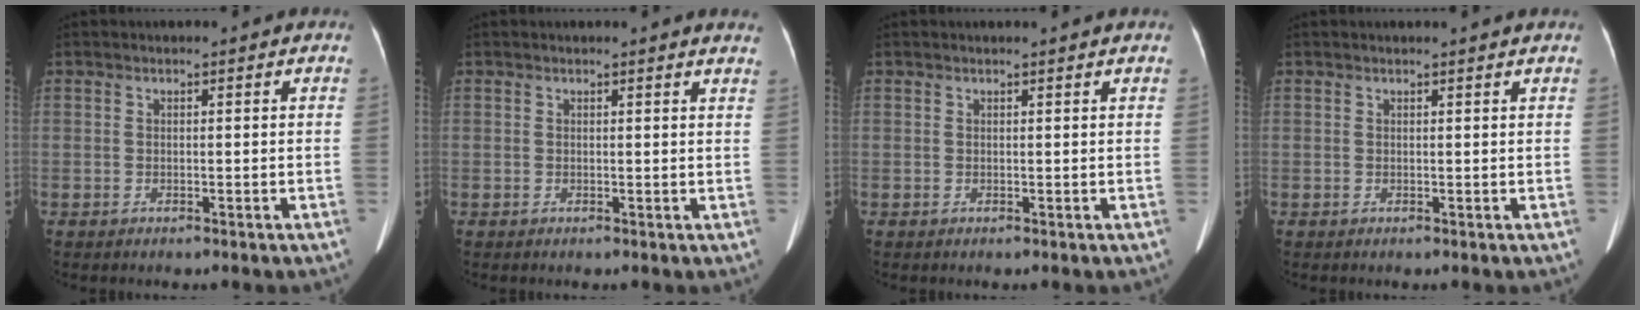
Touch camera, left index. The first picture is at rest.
{"total": 3.0, "force": [2.9, -0.1, 0.9], "torque": [-0.011, -0.010, 0.013]}
{"total": 1.1, "force": [1.0, -0.2, 0.4], "torque": [-0.016, -0.001, 0.017]}
{"total": 1.4, "force": [1.3, -0.3, 0.4], "torque": [-0.020, -0.001, 0.019]}